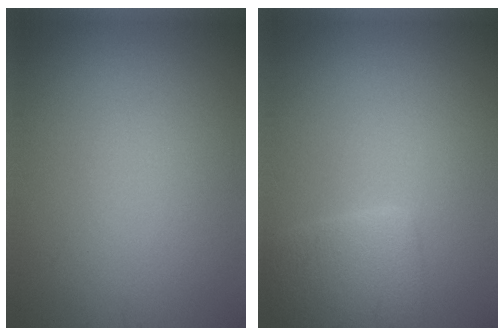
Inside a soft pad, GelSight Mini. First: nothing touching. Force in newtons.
{"total": 3.5, "press": 3.5, "slide": 0.6}